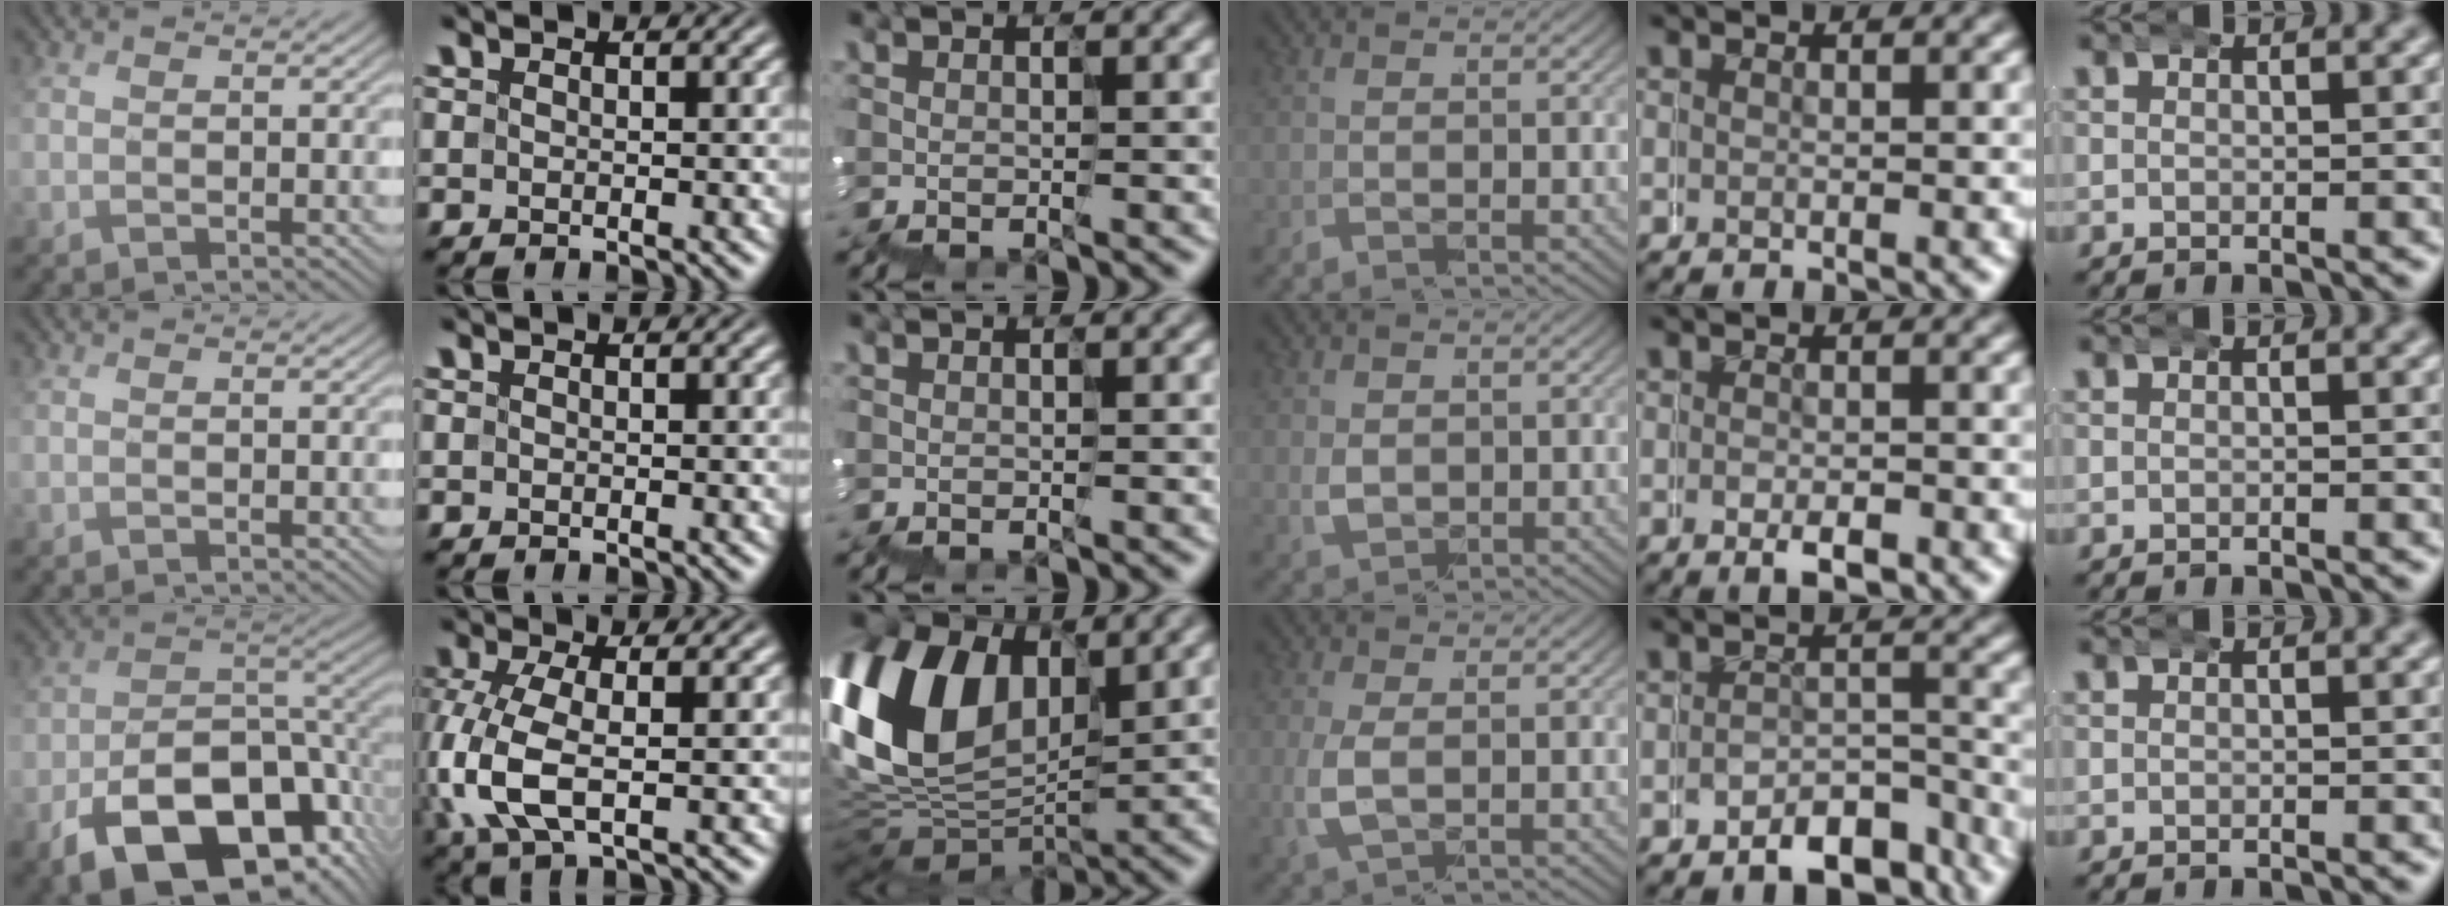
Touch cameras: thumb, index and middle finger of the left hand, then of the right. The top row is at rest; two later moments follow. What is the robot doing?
{"motion": "wrap", "object": "belt"}